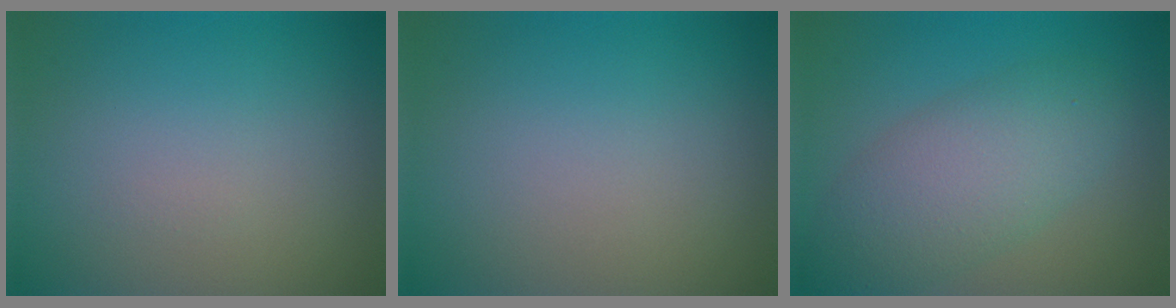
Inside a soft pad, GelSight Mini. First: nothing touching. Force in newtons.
{"total": 0.0}
{"total": 5.9, "press": 5.9, "slide": 0.1}